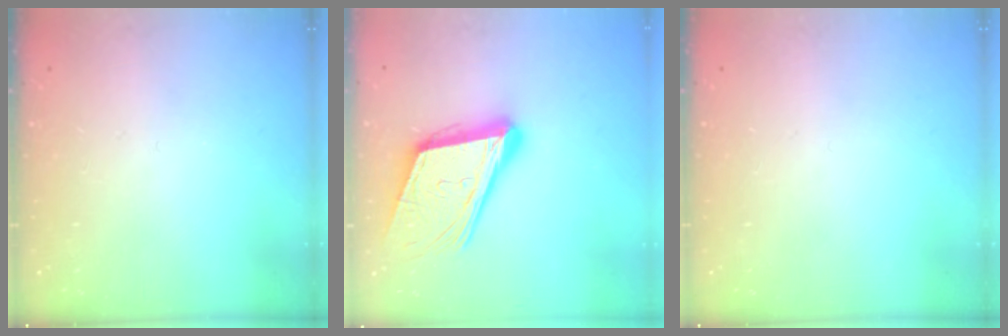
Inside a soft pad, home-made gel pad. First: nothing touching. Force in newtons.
{"total": 20.1, "press": 19.6, "slide": 4.5}
{"total": 0.0}